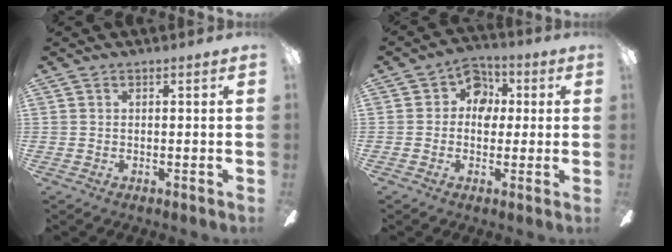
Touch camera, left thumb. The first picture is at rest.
{"total": 7.0, "force": [1.1, 6.0, 3.4], "torque": [-0.044, 0.011, 0.018]}